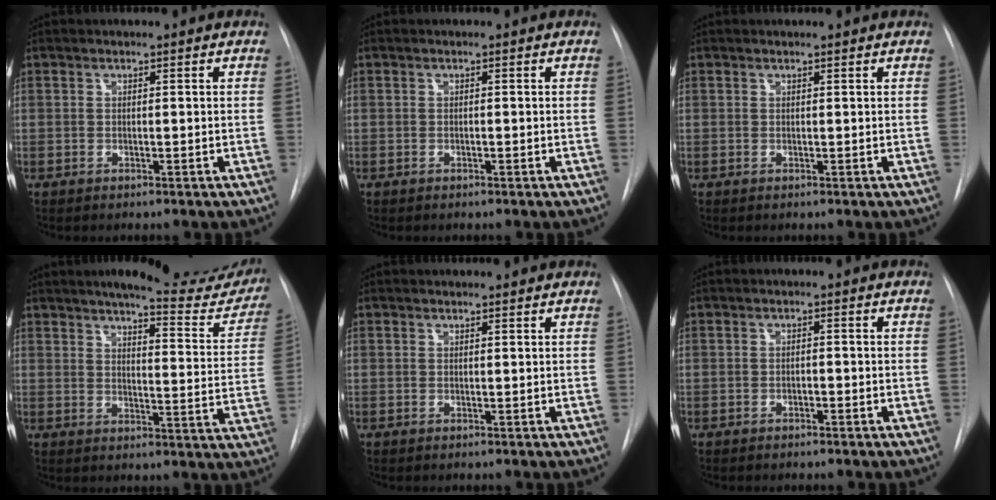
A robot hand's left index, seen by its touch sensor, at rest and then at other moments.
{"total": 0.0}
{"total": 0.8, "force": [0.8, 0.1, 0.1], "torque": [-0.006, 0.009, 0.010]}
{"total": 20.3, "force": [18.0, 3.6, 8.5], "torque": [-0.096, -0.057, 0.204]}
{"total": 2.2, "force": [2.2, 0.4, 0.4], "torque": [-0.011, 0.014, 0.023]}
{"total": 0.7, "force": [-0.5, 0.3, 0.4], "torque": [-0.007, 0.002, -0.010]}